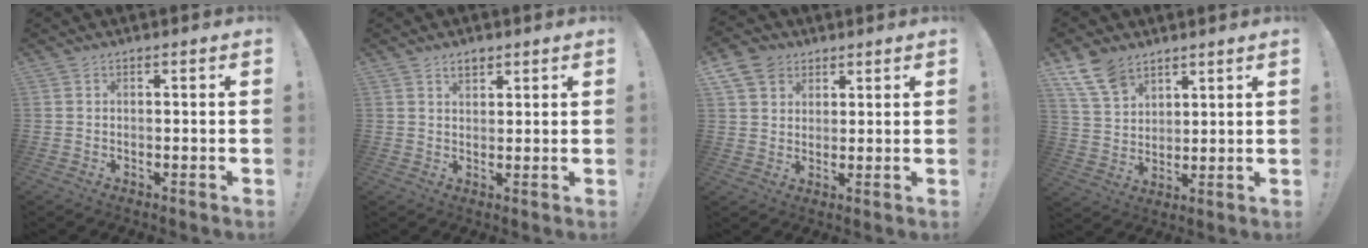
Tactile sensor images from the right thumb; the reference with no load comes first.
{"total": 3.1, "force": [2.1, 1.7, 1.3], "torque": [-0.015, -0.007, 0.037]}
{"total": 8.4, "force": [4.8, 6.4, 2.7], "torque": [-0.048, -0.020, 0.097]}
{"total": 12.6, "force": [8.1, 8.4, 4.6], "torque": [-0.095, -0.038, 0.166]}